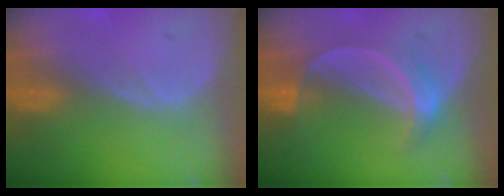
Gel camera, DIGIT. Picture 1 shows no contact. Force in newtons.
{"total": 5.3, "press": 4.8, "slide": 2.3}